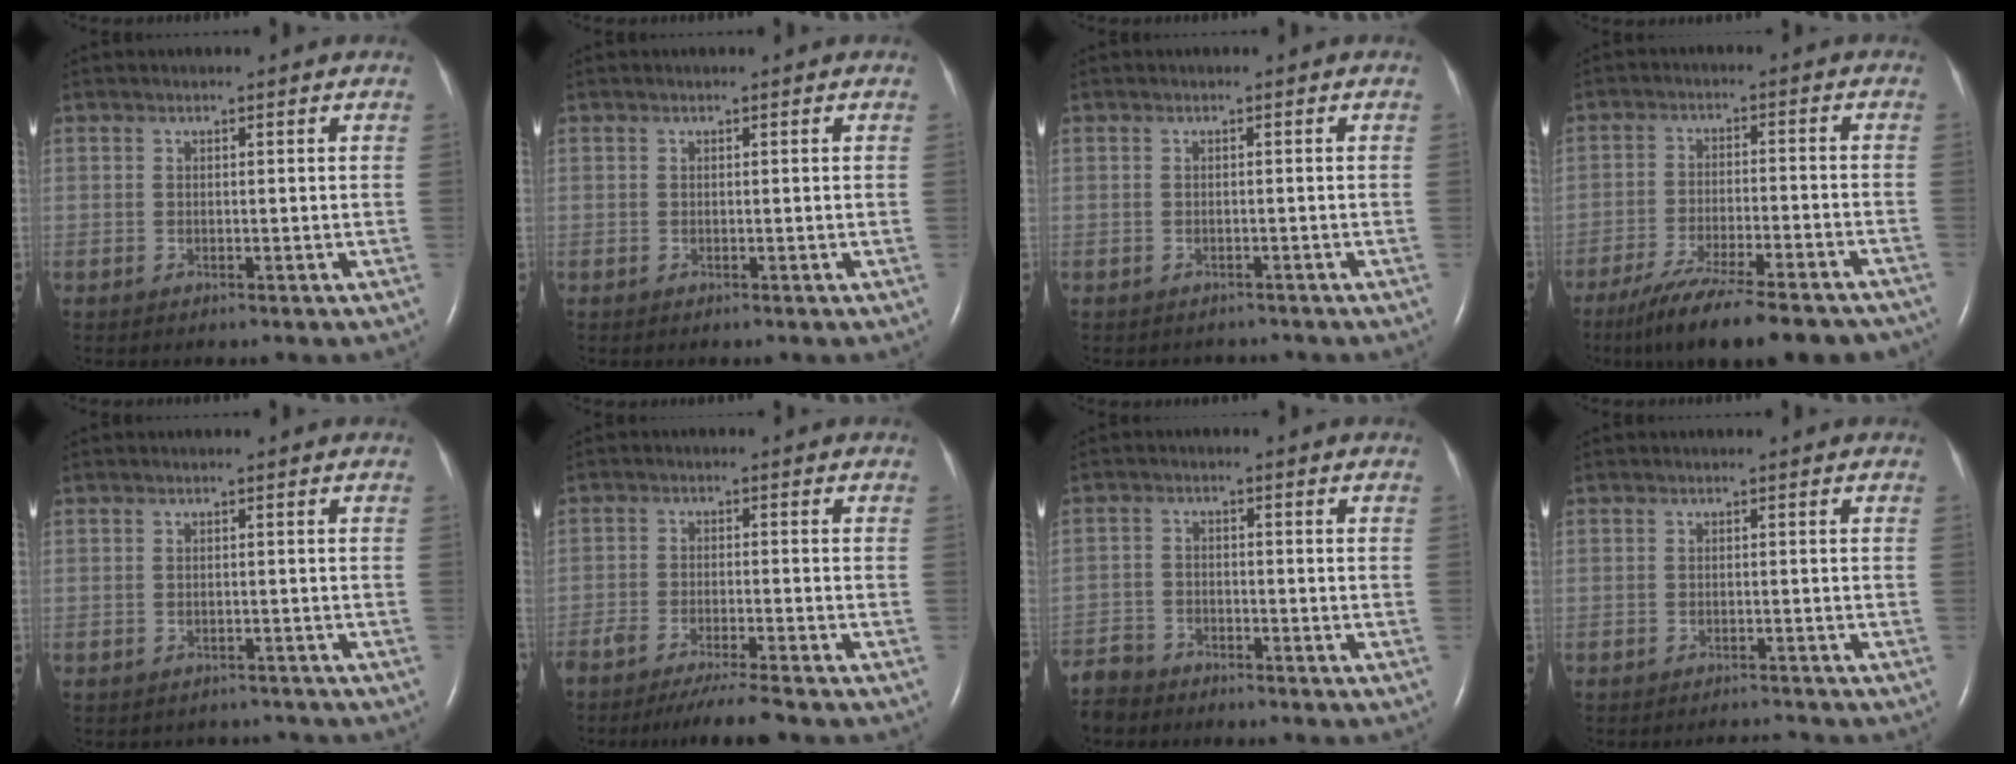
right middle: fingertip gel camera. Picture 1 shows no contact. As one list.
[{"total": 0.0}, {"total": 1.9, "force": [-1.7, 0.8, 0.0], "torque": [-0.004, -0.001, -0.022]}, {"total": 18.6, "force": [-15.7, 2.9, 9.6], "torque": [-0.123, -0.023, -0.227]}, {"total": 3.3, "force": [-3.0, 1.4, -0.3], "torque": [0.001, 0.005, -0.037]}, {"total": 7.7, "force": [-6.6, -0.3, 3.8], "torque": [-0.053, -0.022, -0.108]}, {"total": 6.4, "force": [-5.9, 2.4, 0.4], "torque": [-0.012, -0.010, -0.114]}, {"total": 2.1, "force": [-2.1, -0.4, -0.2], "torque": [0.001, -0.011, -0.027]}]